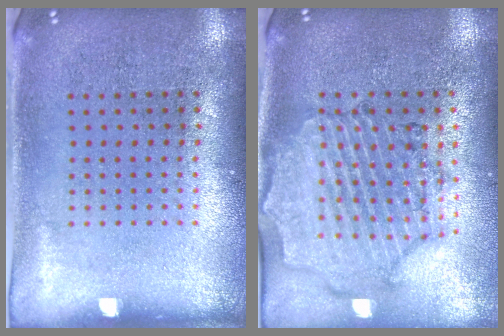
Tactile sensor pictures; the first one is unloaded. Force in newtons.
{"total": 1.5, "press": 1.5, "slide": 0.3}